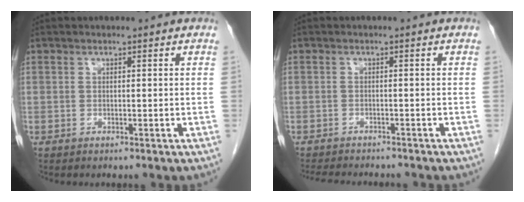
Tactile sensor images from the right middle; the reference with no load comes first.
{"total": 9.1, "force": [-8.2, 1.8, 3.3], "torque": [-0.054, -0.011, -0.110]}